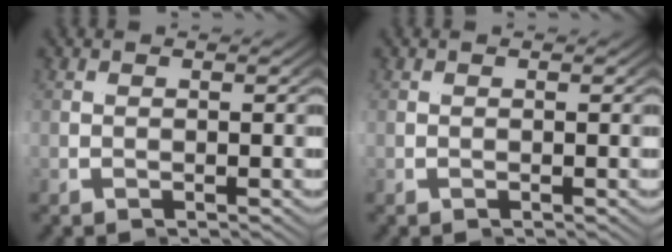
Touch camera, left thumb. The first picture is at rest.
{"total": 0.0}